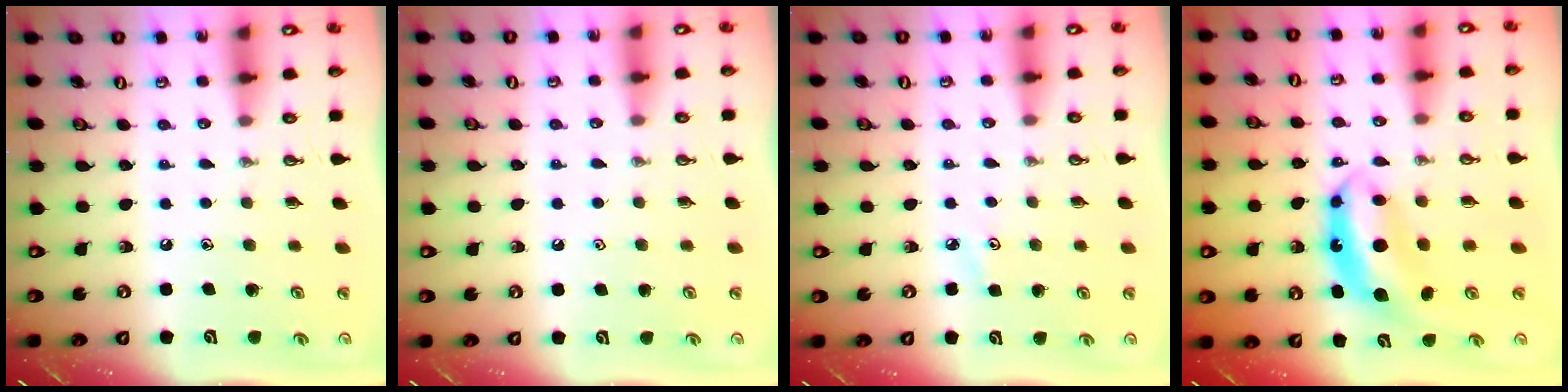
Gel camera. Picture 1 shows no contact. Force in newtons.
{"total": 0.9, "press": 0.7, "slide": 0.5}
{"total": 2.9, "press": 2.9, "slide": 0.3}
{"total": 7.6, "press": 7.6, "slide": 0.8}